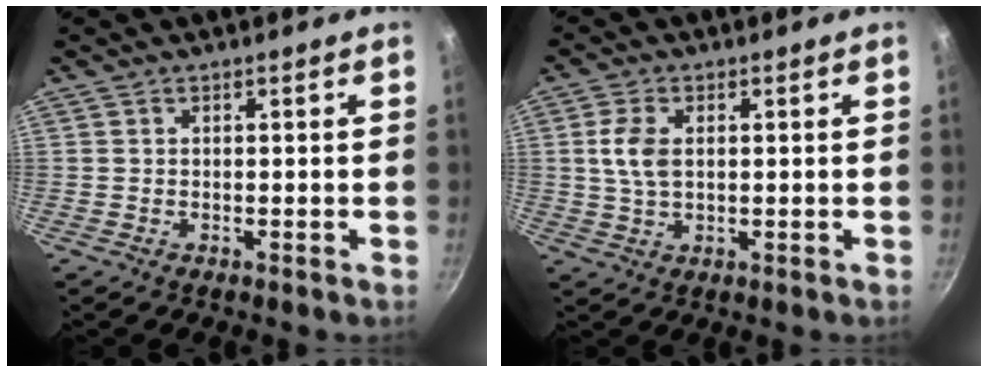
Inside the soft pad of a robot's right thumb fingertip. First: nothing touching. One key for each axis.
{"total": 5.6, "fx": 0.9, "fy": 3.3, "fz": 4.4, "tx": -0.086, "ty": 0.002, "tz": 0.018}